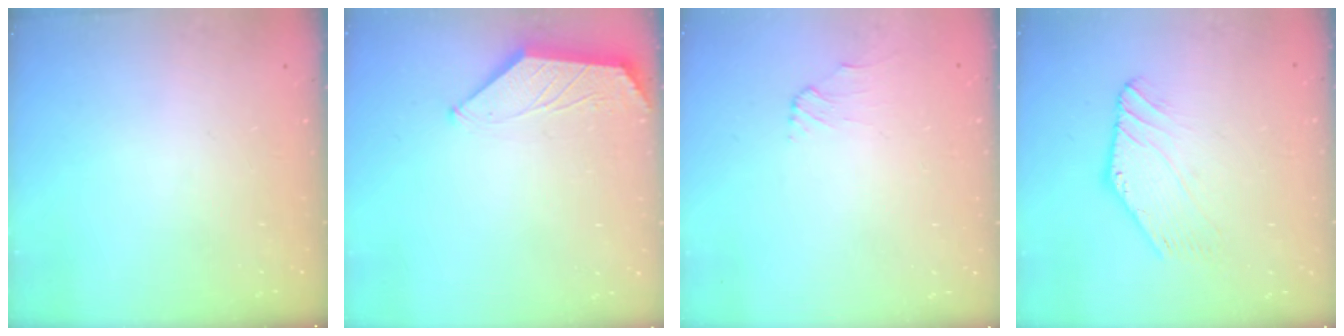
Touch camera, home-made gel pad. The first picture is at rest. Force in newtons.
{"total": 0.0}
{"total": 0.6, "press": 0.4, "slide": 0.4}
{"total": 0.9, "press": 0.9, "slide": 0.2}